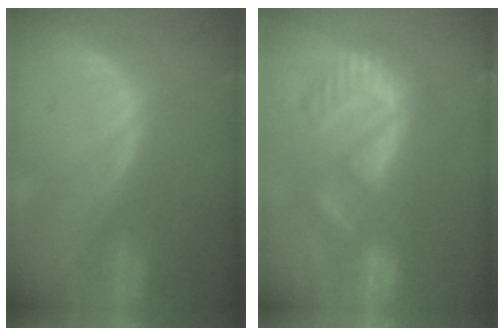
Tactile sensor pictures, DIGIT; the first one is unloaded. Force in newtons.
{"total": 9.4, "press": 8.1, "slide": 4.6}